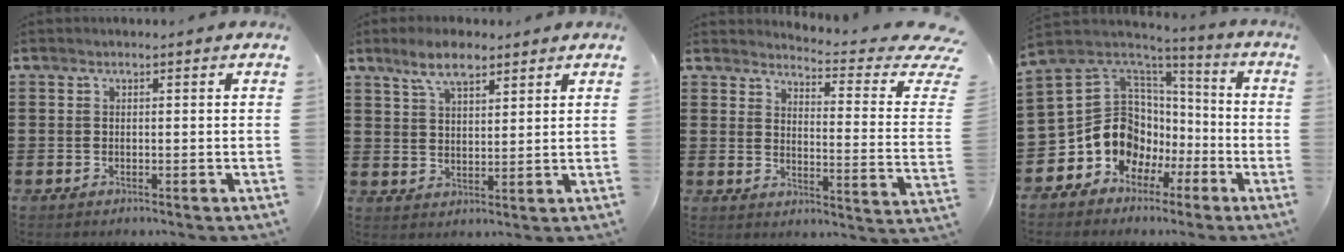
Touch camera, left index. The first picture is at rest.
{"total": 5.9, "force": [4.2, 2.2, 3.5], "torque": [-0.070, 0.000, 0.075]}
{"total": 4.0, "force": [3.4, -0.3, 2.0], "torque": [-0.036, -0.044, 0.047]}
{"total": 12.0, "force": [-3.0, 10.6, 4.8], "torque": [-0.128, -0.015, -0.049]}